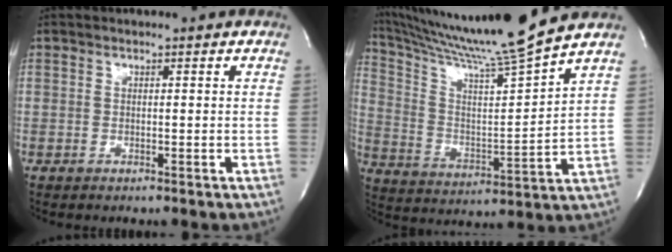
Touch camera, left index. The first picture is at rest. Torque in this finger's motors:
{"motor_torque": [-0.01, -0.06, 0.37, 0.12]}